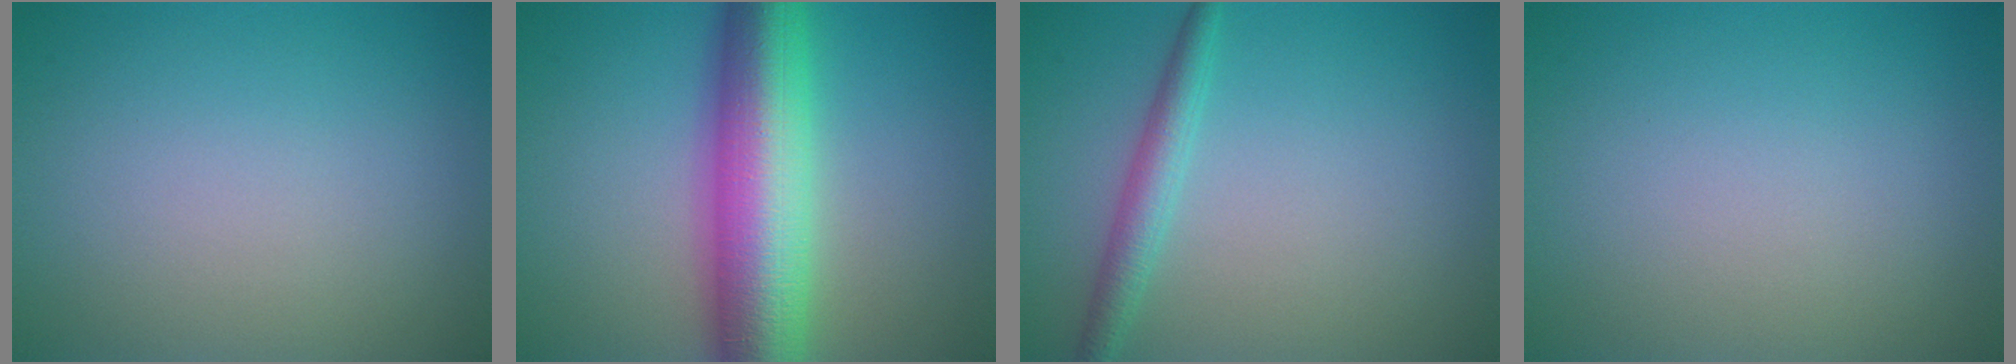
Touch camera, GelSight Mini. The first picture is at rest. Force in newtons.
{"total": 11.0, "press": 11.0, "slide": 0.0}
{"total": 2.3, "press": 2.3, "slide": 0.1}
{"total": 0.0}